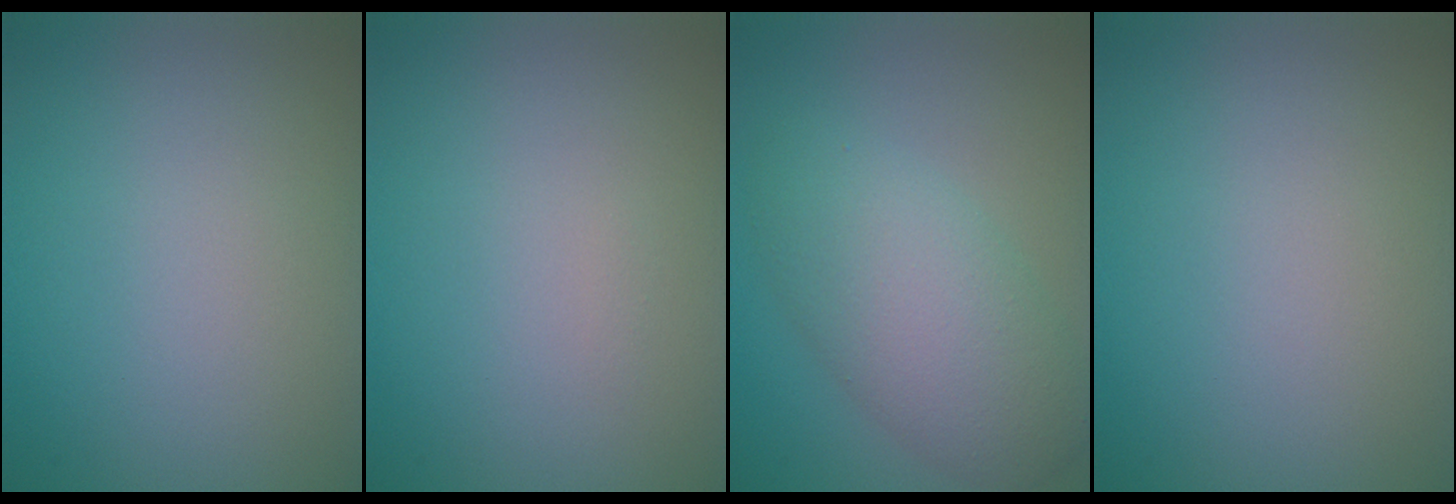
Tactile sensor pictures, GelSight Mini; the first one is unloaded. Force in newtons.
{"total": 0.0}
{"total": 4.3, "press": 4.3, "slide": 0.3}
{"total": 0.0}